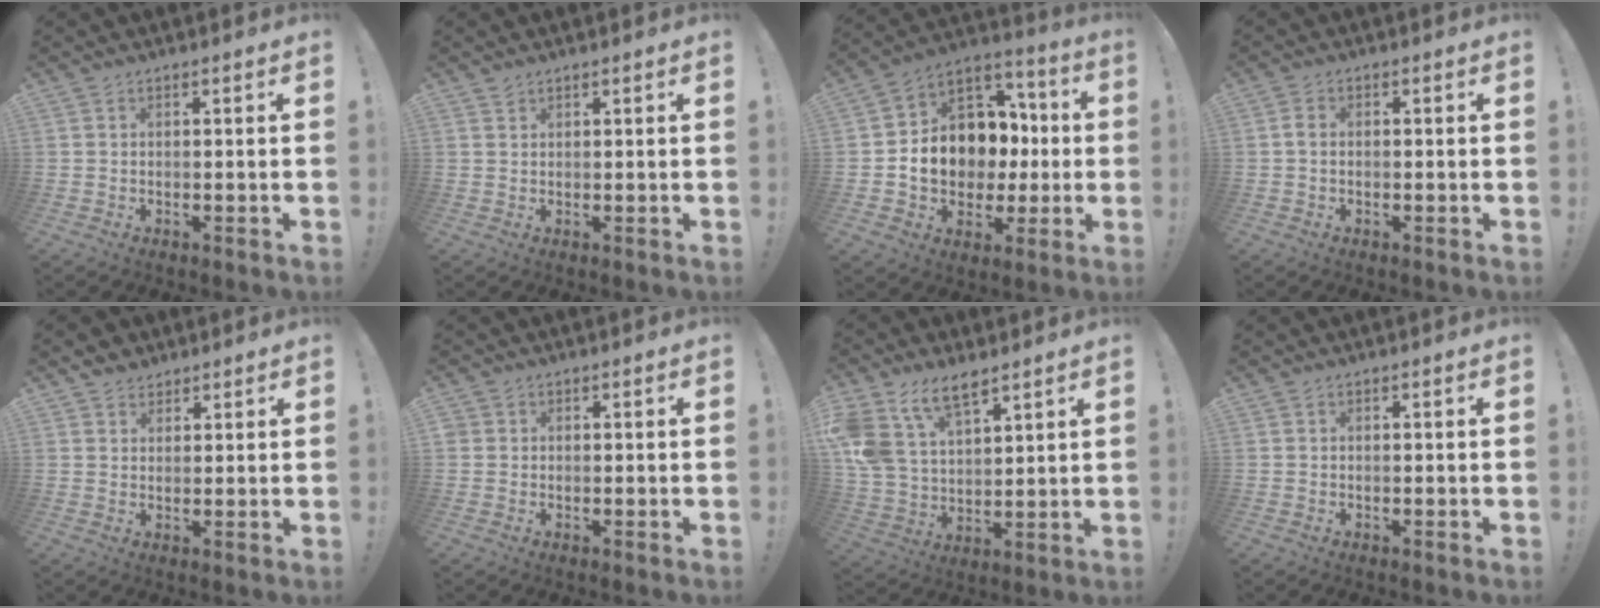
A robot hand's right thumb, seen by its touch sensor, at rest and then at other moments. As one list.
[{"total": 1.0, "force": [0.9, 0.4, 0.2], "torque": [0.002, -0.005, 0.017]}, {"total": 13.4, "force": [-1.1, 11.4, 7.0], "torque": [-0.092, 0.008, -0.001]}, {"total": 1.9, "force": [-0.1, 1.2, 1.4], "torque": [-0.028, 0.005, -0.002]}, {"total": 3.2, "force": [2.3, 2.2, 0.4], "torque": [-0.008, -0.010, 0.043]}, {"total": 1.4, "force": [0.4, 1.3, 0.4], "torque": [-0.012, 0.004, 0.009]}, {"total": 13.8, "force": [9.1, 7.6, 7.2], "torque": [-0.151, -0.047, 0.177]}, {"total": 0.0}]